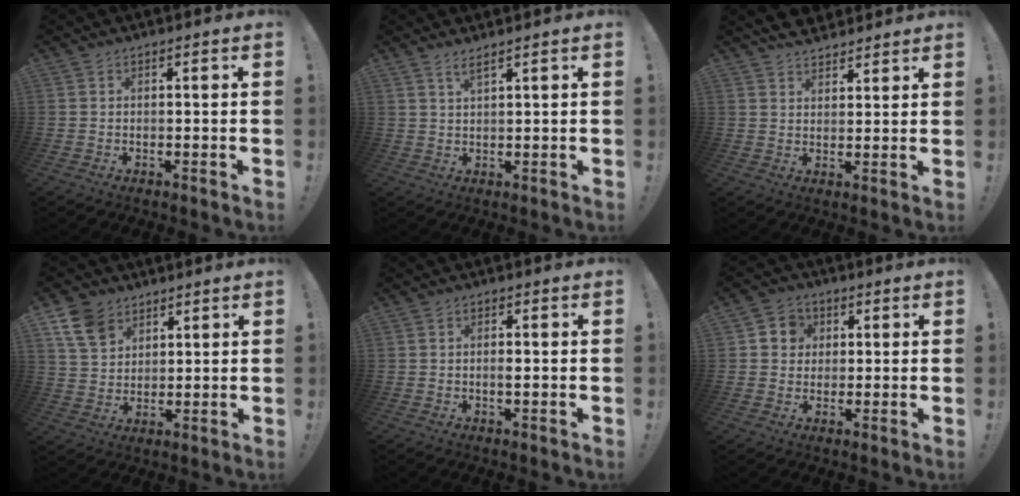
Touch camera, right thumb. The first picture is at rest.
{"total": 2.6, "force": [2.0, 0.0, 1.7], "torque": [-0.032, -0.010, 0.035]}
{"total": 5.5, "force": [5.0, 2.2, 0.7], "torque": [-0.014, -0.026, 0.094]}
{"total": 9.8, "force": [5.9, 6.8, 4.0], "torque": [-0.071, -0.026, 0.119]}
{"total": 1.6, "force": [-0.3, 0.4, 1.5], "torque": [-0.020, -0.001, -0.008]}
{"total": 5.9, "force": [0.8, 5.6, 1.5], "torque": [-0.020, -0.001, 0.015]}